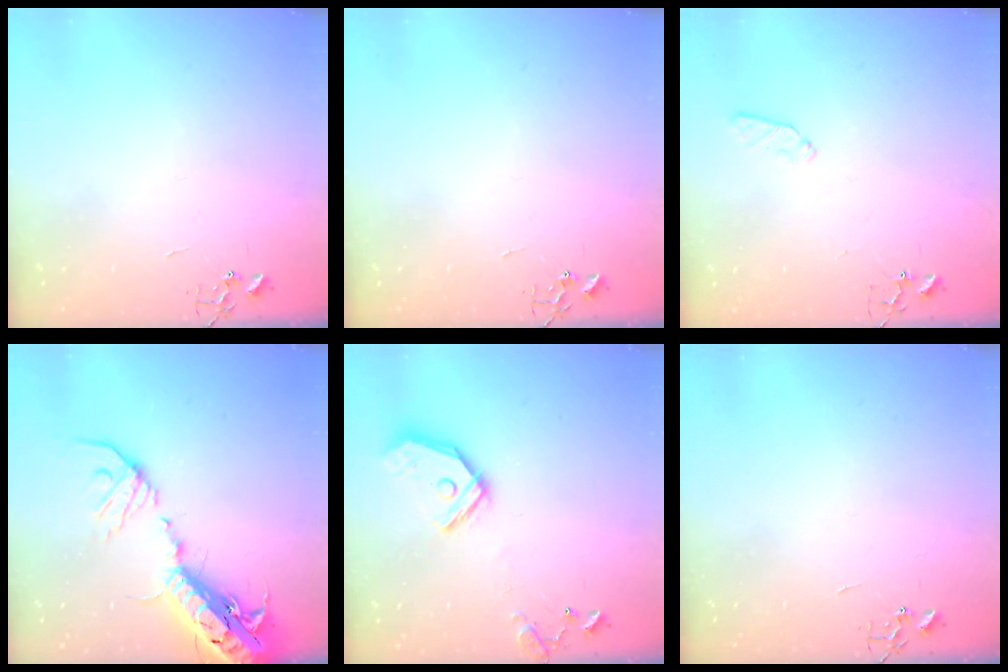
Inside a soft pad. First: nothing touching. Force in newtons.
{"total": 0.0}
{"total": 5.3, "press": 5.2, "slide": 0.7}
{"total": 23.9, "press": 23.3, "slide": 5.5}
{"total": 15.9, "press": 15.7, "slide": 2.6}
{"total": 0.0}